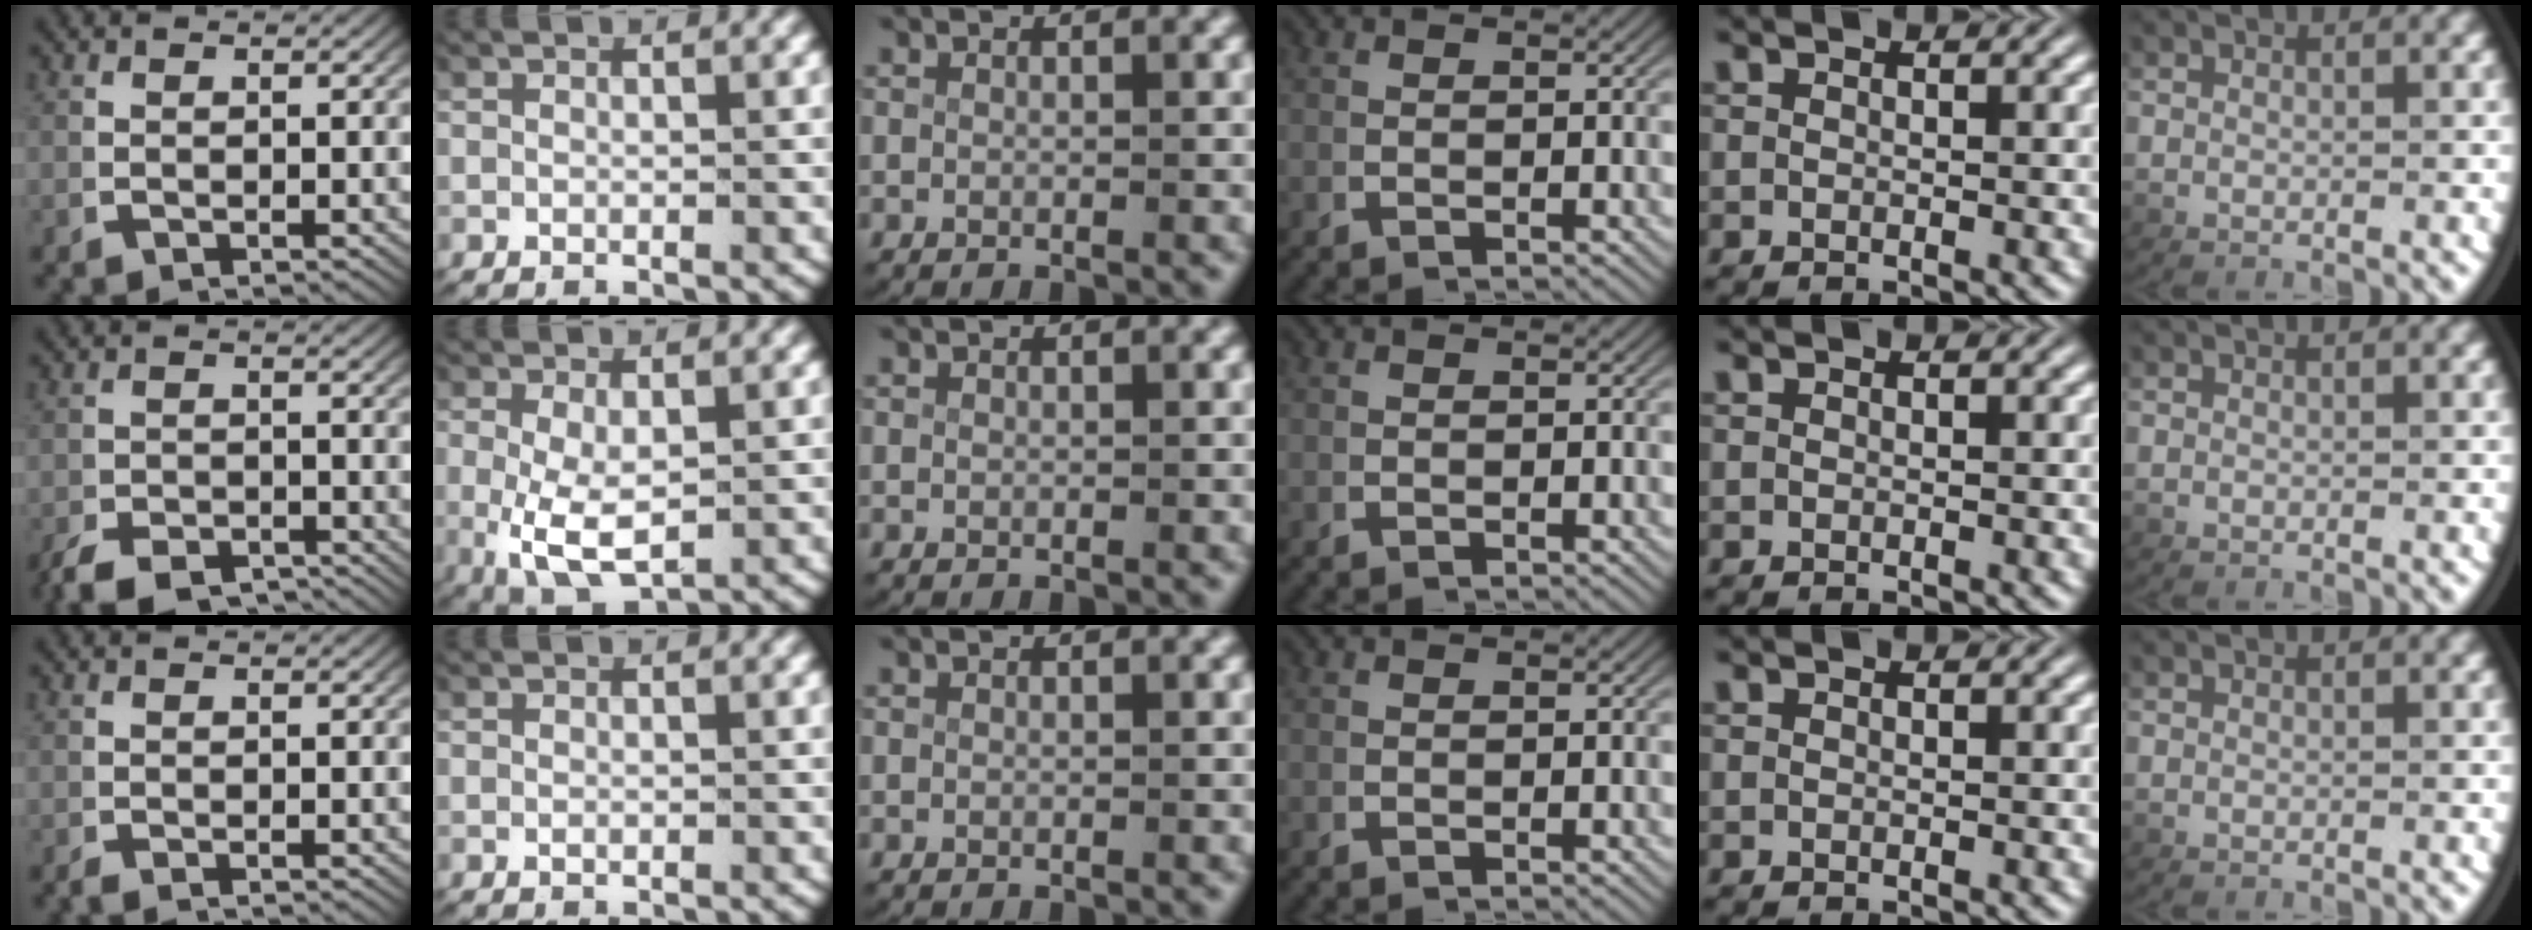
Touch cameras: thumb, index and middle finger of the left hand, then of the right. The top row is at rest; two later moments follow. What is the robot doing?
{"motion": "lift_and_place", "object": "card"}